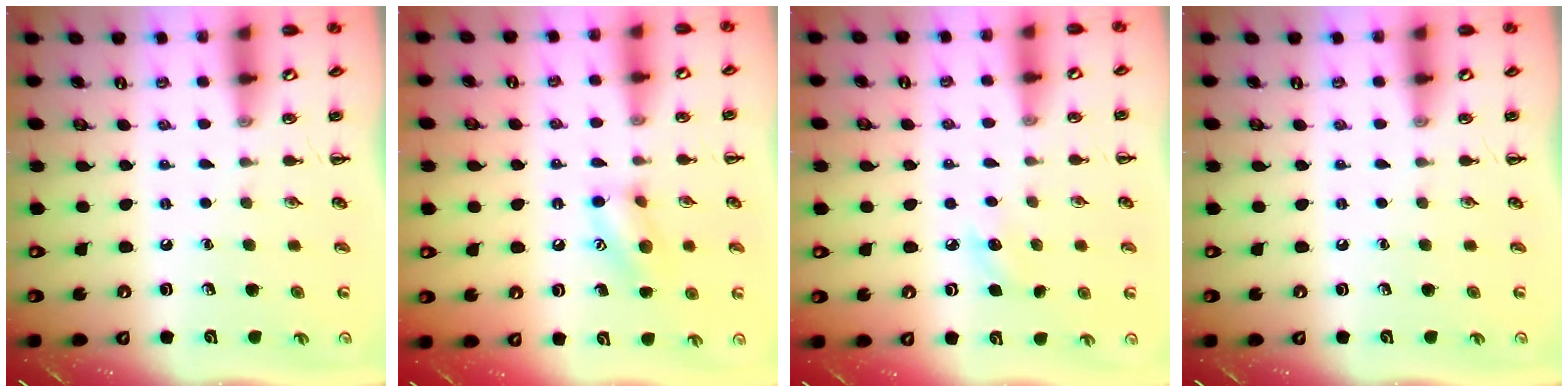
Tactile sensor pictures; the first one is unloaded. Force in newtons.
{"total": 10.4, "press": 10.3, "slide": 0.9}
{"total": 6.6, "press": 6.3, "slide": 1.7}
{"total": 0.0}